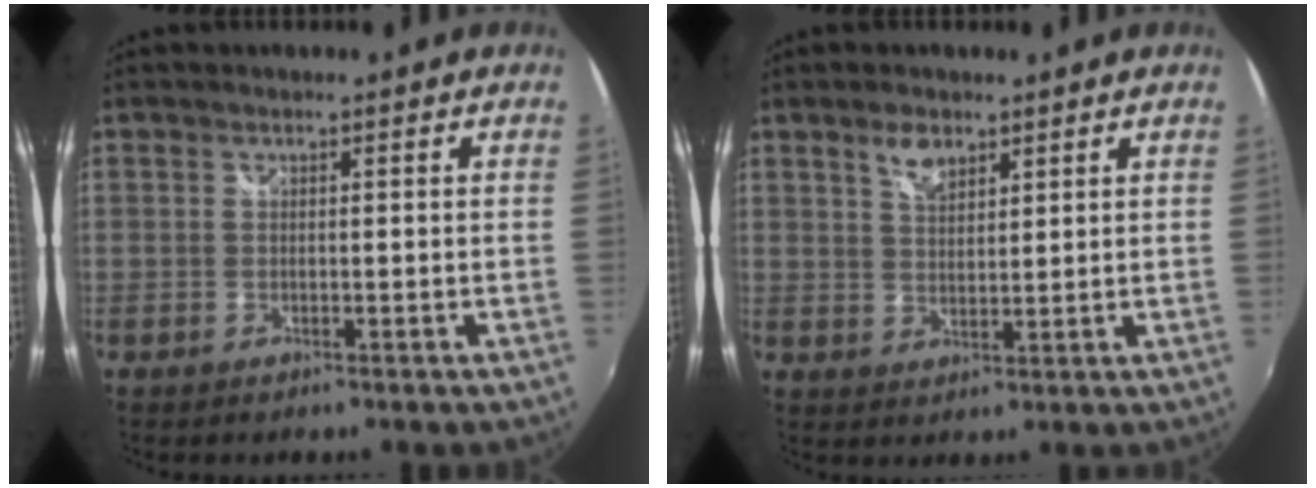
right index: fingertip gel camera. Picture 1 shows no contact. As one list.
[{"total": 4.3, "force": [2.8, 2.1, 2.4], "torque": [-0.037, 0.007, 0.051]}]